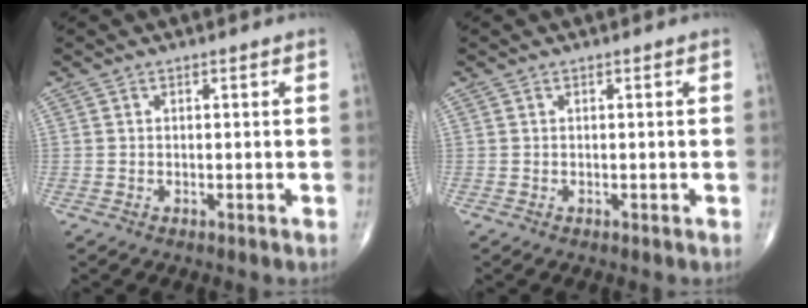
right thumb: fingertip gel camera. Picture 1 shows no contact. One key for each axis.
{"total": 0.0}